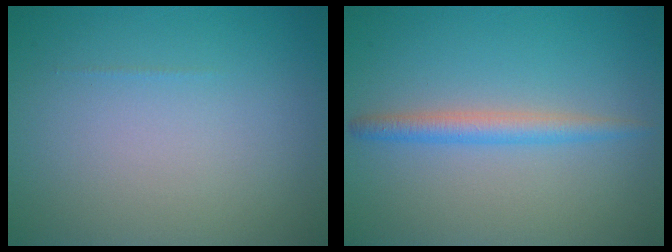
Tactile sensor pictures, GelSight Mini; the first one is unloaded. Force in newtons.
{"total": 2.3, "press": 2.3, "slide": 0.0}